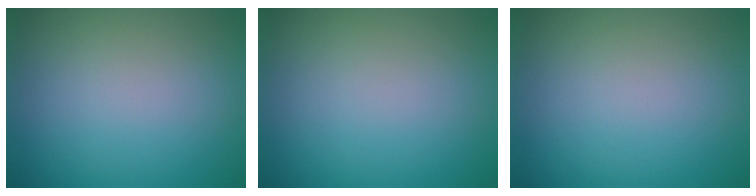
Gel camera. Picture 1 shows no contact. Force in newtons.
{"total": 0.0}
{"total": 0.0}